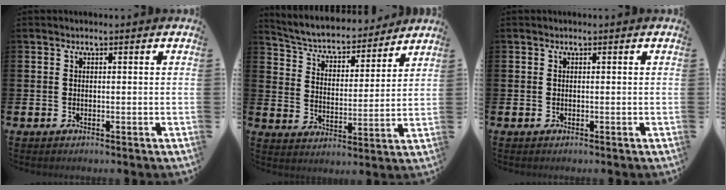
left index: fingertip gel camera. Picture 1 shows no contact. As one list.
[{"total": 5.3, "force": [4.8, 1.7, 1.2], "torque": [-0.058, -0.043, 0.078]}, {"total": 0.0}]